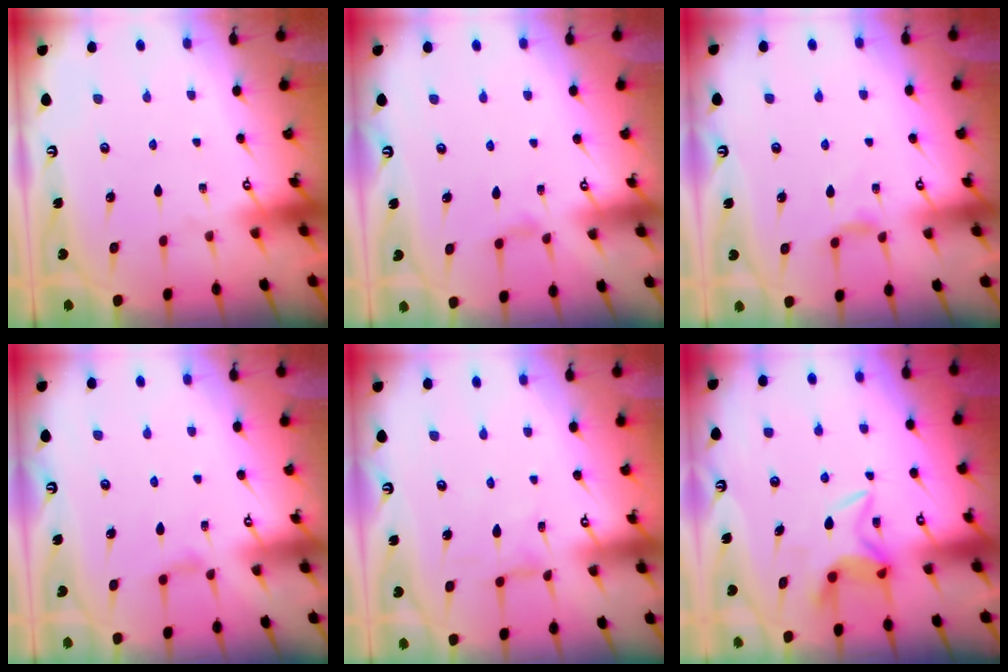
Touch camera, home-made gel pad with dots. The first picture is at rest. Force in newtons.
{"total": 2.9, "press": 2.9, "slide": 0.5}
{"total": 4.6, "press": 4.5, "slide": 0.6}
{"total": 2.9, "press": 2.9, "slide": 0.5}
{"total": 1.7, "press": 1.7, "slide": 0.3}
{"total": 6.2, "press": 6.2, "slide": 0.3}